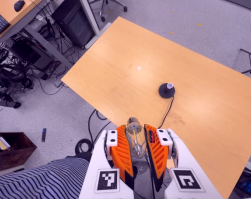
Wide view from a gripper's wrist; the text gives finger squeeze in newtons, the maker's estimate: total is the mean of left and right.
{"total": 23.1, "left": 26.4, "right": 19.8}